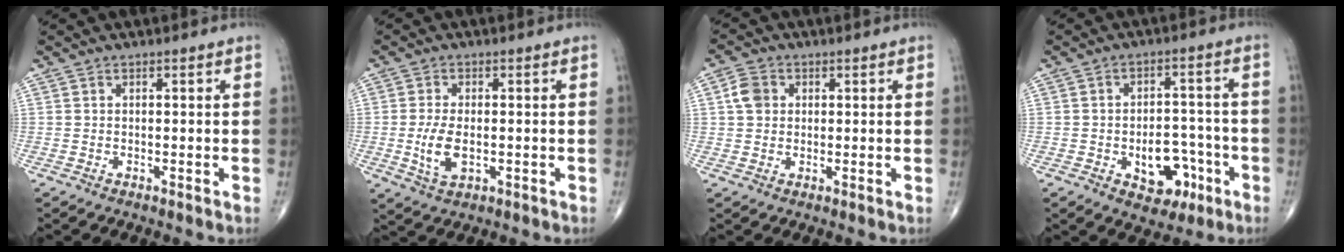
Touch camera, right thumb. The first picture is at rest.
{"total": 6.1, "force": [-0.9, 3.0, 5.2], "torque": [-0.106, -0.008, -0.014]}
{"total": 4.2, "force": [0.9, 3.5, 2.2], "torque": [-0.035, 0.006, 0.011]}
{"total": 9.7, "force": [-3.9, 6.2, 6.4], "torque": [-0.051, 0.035, -0.047]}